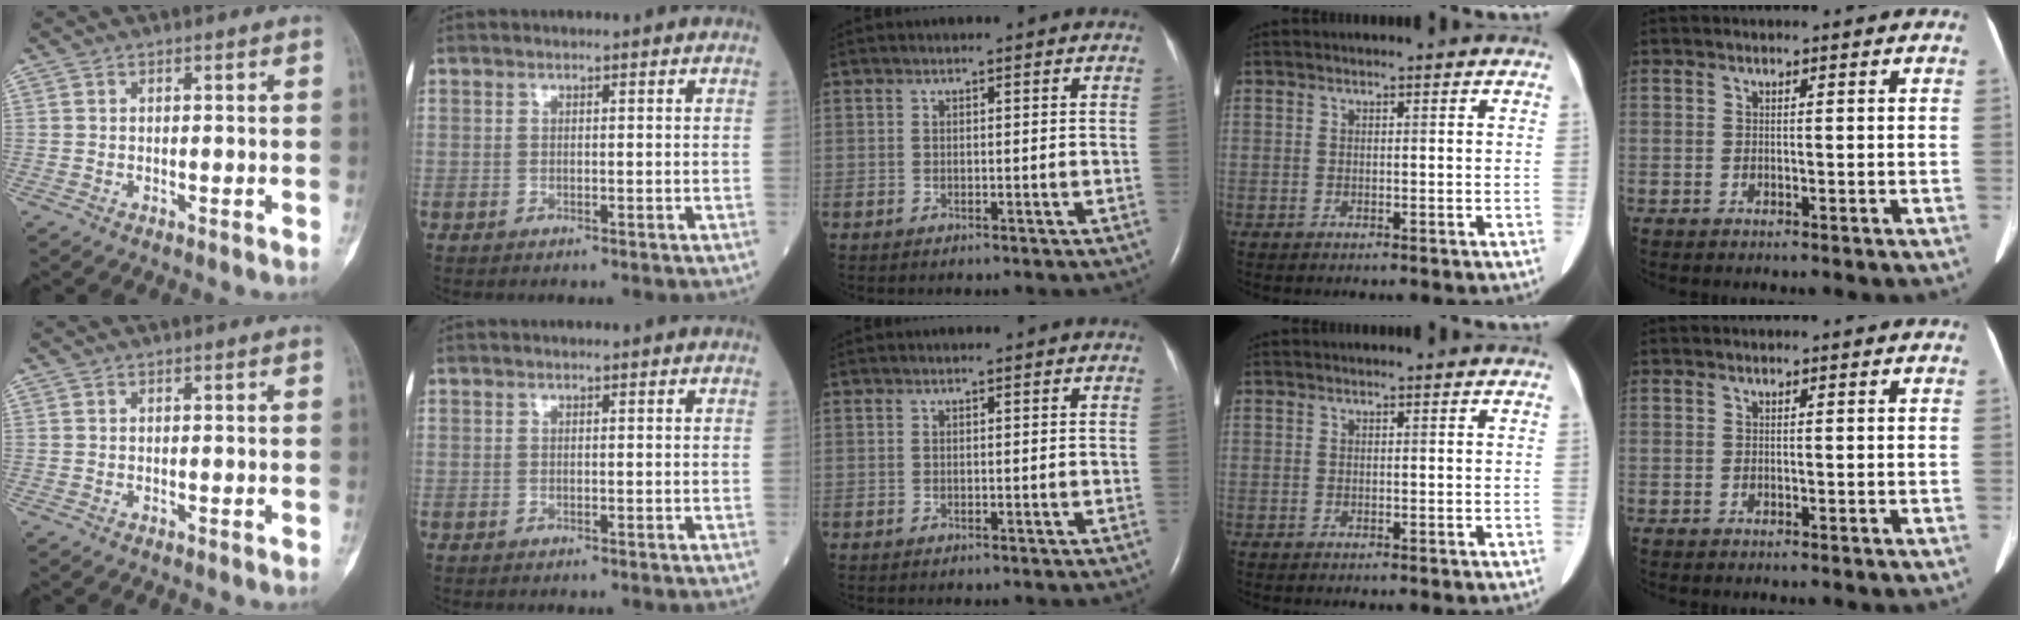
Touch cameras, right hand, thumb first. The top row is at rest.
{}